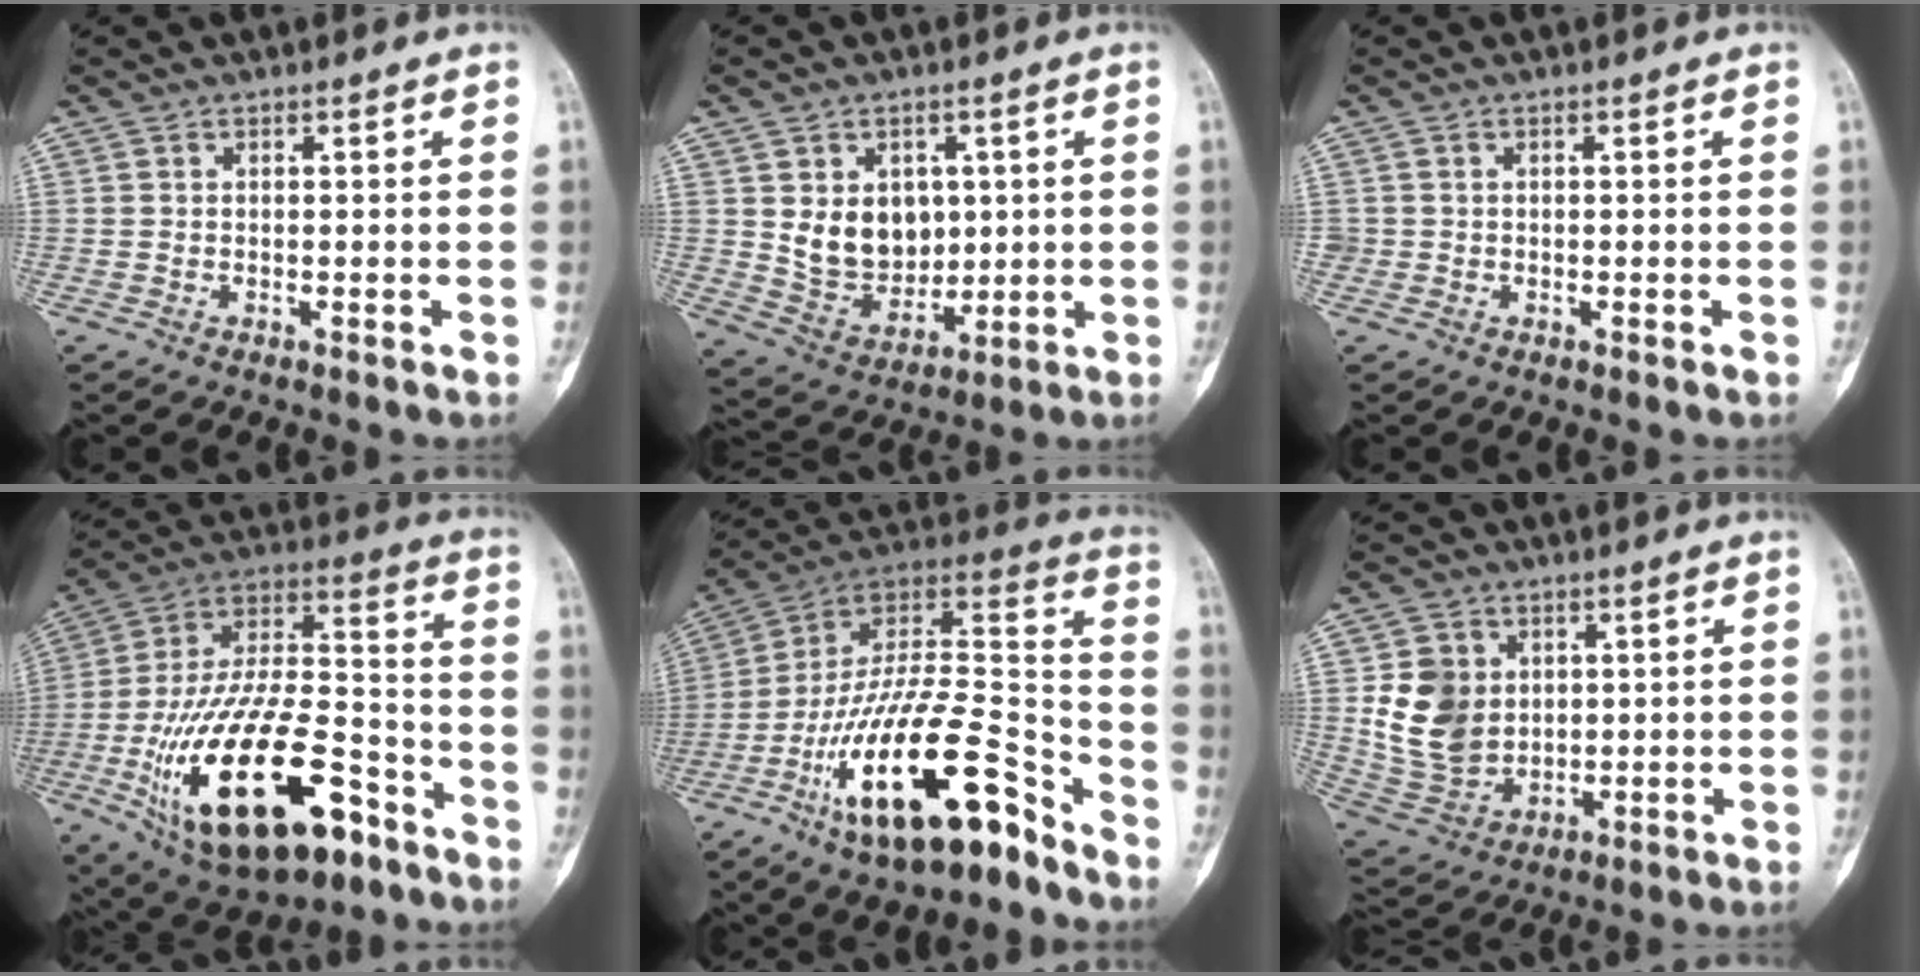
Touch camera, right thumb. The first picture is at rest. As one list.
[{"total": 12.3, "force": [2.1, 9.6, 7.3], "torque": [-0.072, -0.019, 0.059]}, {"total": 0.8, "force": [0.0, 0.8, 0.0], "torque": [0.007, 0.004, 0.000]}, {"total": 29.7, "force": [-13.0, 13.5, 23.0], "torque": [-0.444, 0.058, -0.209]}, {"total": 26.1, "force": [-15.1, 8.9, 19.4], "torque": [-0.323, 0.087, -0.257]}, {"total": 11.4, "force": [2.1, 9.3, 6.2], "torque": [-0.089, -0.012, 0.056]}]